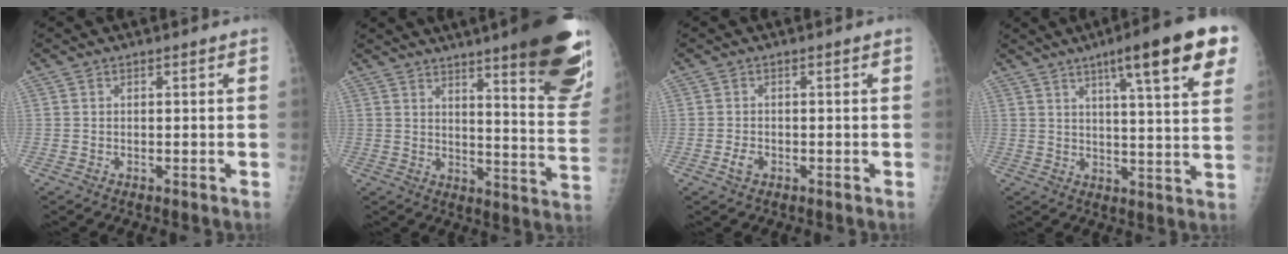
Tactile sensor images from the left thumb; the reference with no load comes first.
{"total": 23.7, "force": [15.3, 3.6, 17.7], "torque": [-0.204, -0.088, 0.198]}
{"total": 1.7, "force": [-0.7, 1.1, 1.1], "torque": [-0.024, 0.005, -0.013]}
{"total": 17.7, "force": [9.4, 2.5, 14.8], "torque": [-0.186, -0.026, 0.126]}